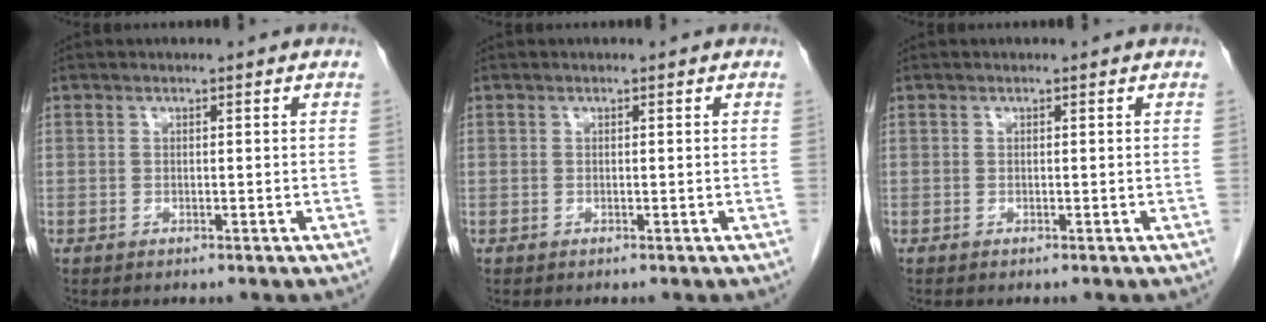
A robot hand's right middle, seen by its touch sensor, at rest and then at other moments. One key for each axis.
{"total": 0.0}
{"total": 0.0}